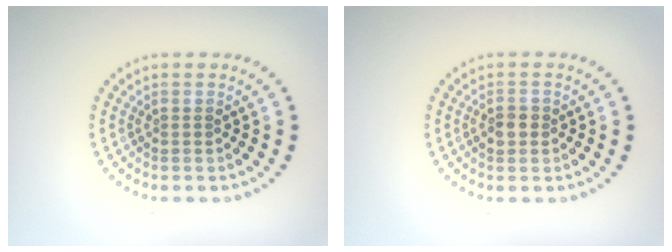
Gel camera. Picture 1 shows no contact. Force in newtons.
{"total": 1.5, "press": 1.5, "slide": 0.3}